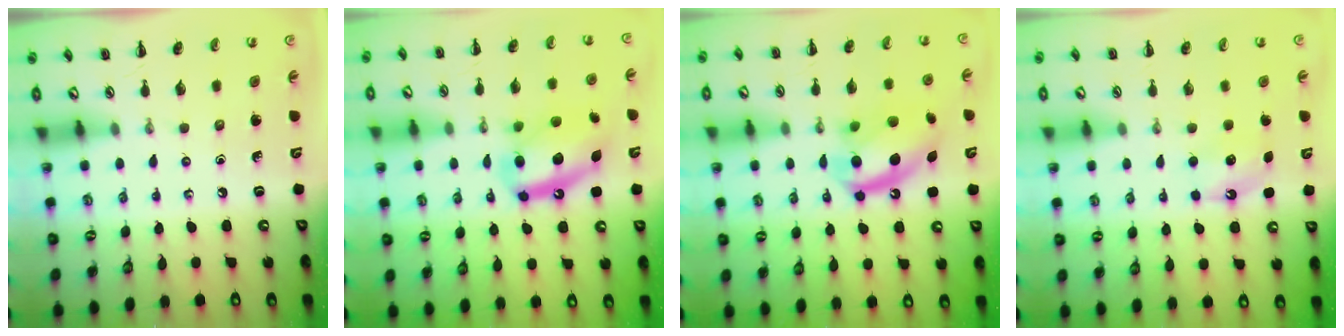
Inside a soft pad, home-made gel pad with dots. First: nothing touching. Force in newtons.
{"total": 14.7, "press": 14.2, "slide": 3.6}
{"total": 16.3, "press": 16.1, "slide": 2.6}
{"total": 6.0, "press": 5.8, "slide": 1.6}